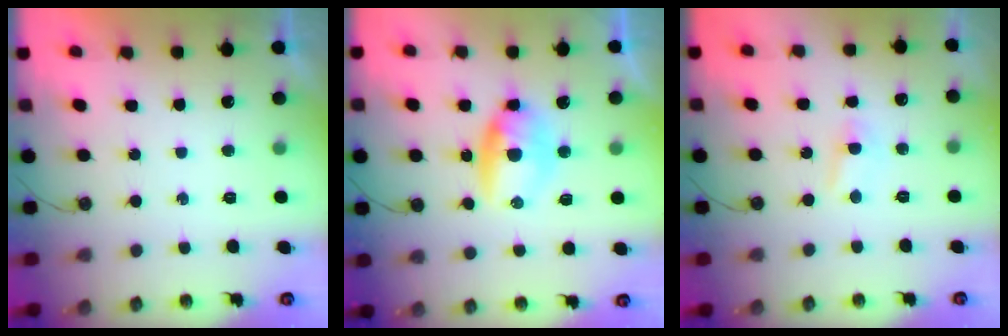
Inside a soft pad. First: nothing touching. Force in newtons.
{"total": 8.7, "press": 8.0, "slide": 3.5}
{"total": 3.8, "press": 3.8, "slide": 0.5}